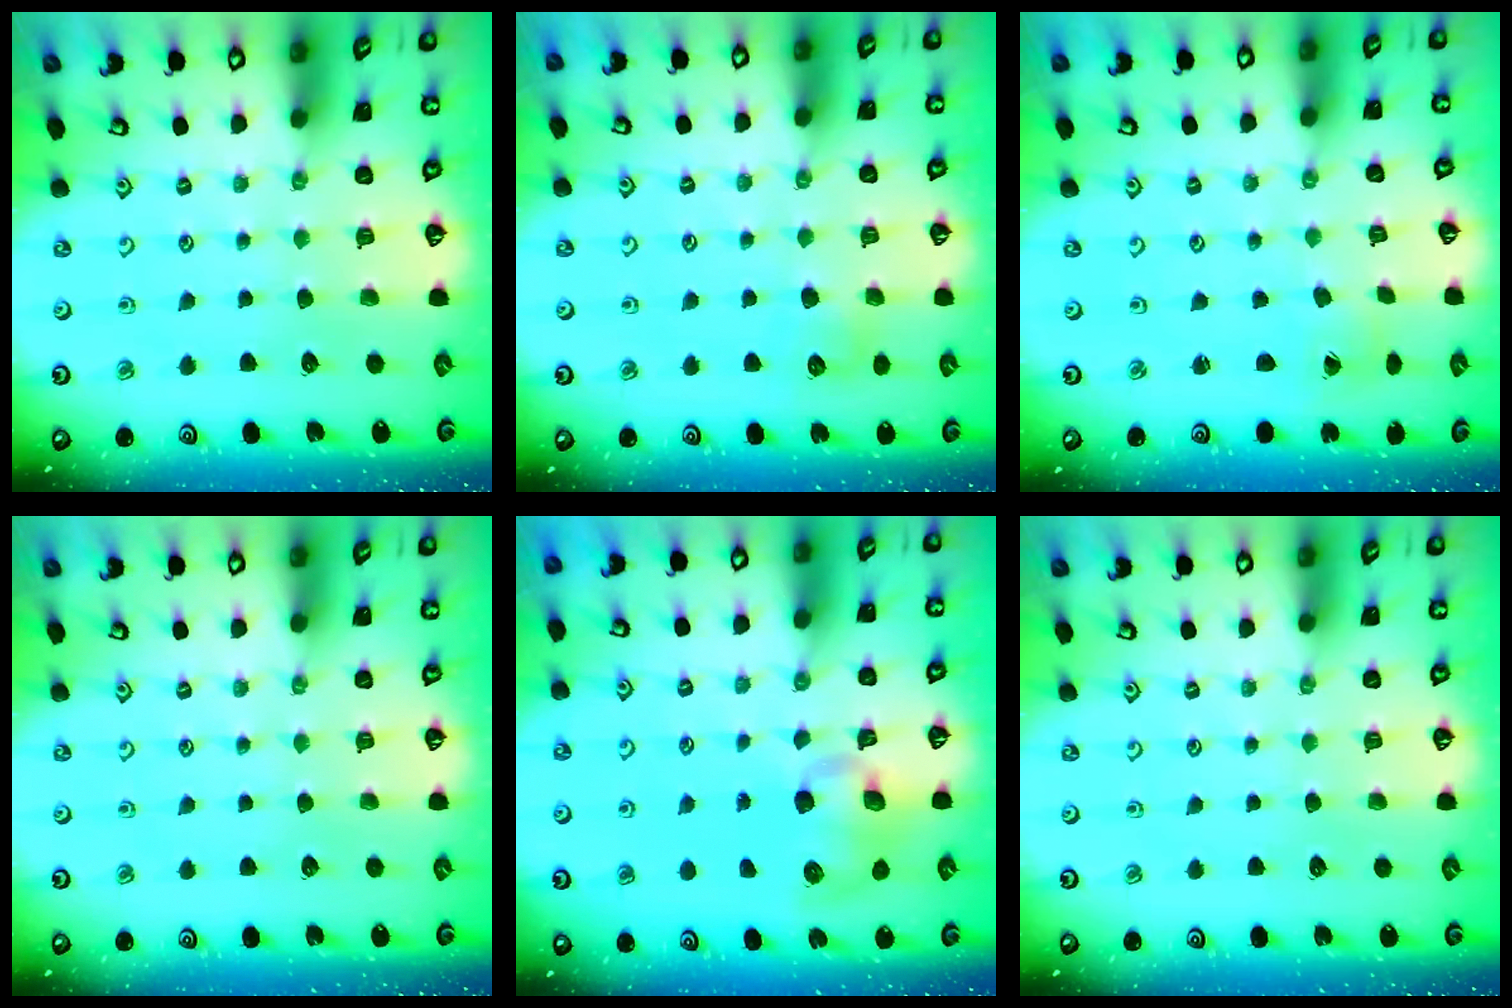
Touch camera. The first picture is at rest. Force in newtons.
{"total": 5.3, "press": 5.3, "slide": 0.6}
{"total": 0.5, "press": 0.5, "slide": 0.1}
{"total": 0.0}
{"total": 7.7, "press": 7.6, "slide": 1.4}
{"total": 0.0}